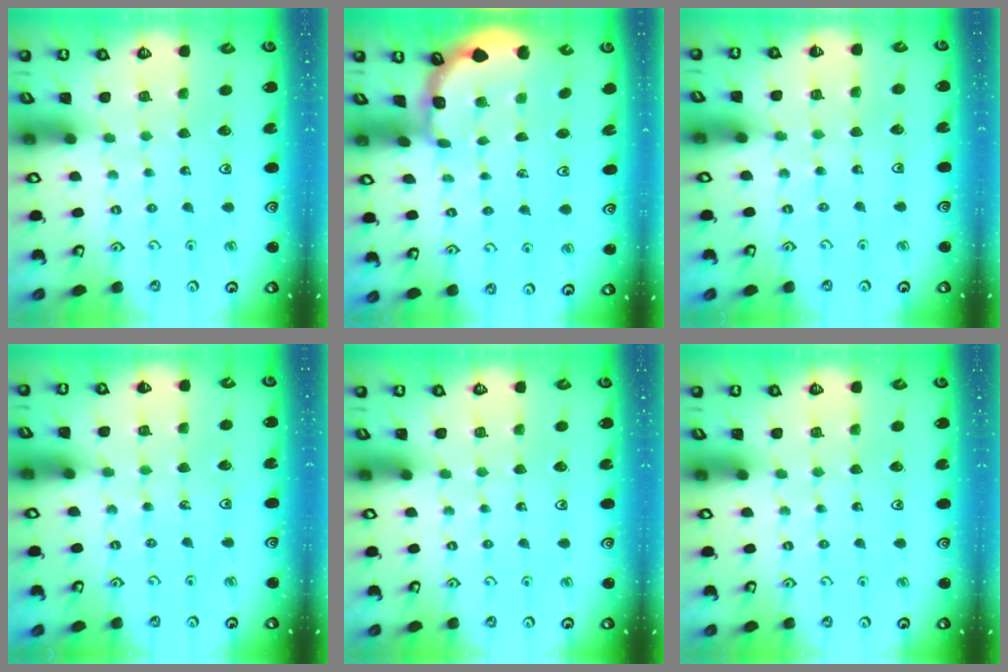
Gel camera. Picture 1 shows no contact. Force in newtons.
{"total": 1.9, "press": 1.9, "slide": 0.3}
{"total": 2.9, "press": 2.8, "slide": 0.5}
{"total": 3.1, "press": 3.1, "slide": 0.4}
{"total": 0.0}
{"total": 0.0}